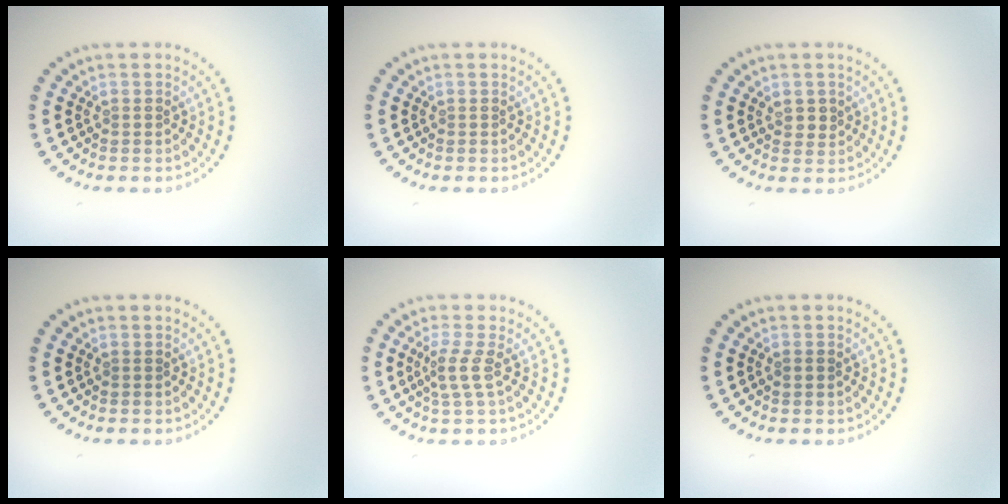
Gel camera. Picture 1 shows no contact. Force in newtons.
{"total": 0.0}
{"total": 1.4, "press": 1.3, "slide": 0.6}
{"total": 0.0}
{"total": 2.2, "press": 1.6, "slide": 1.6}
{"total": 0.9, "press": 0.9, "slide": 0.1}